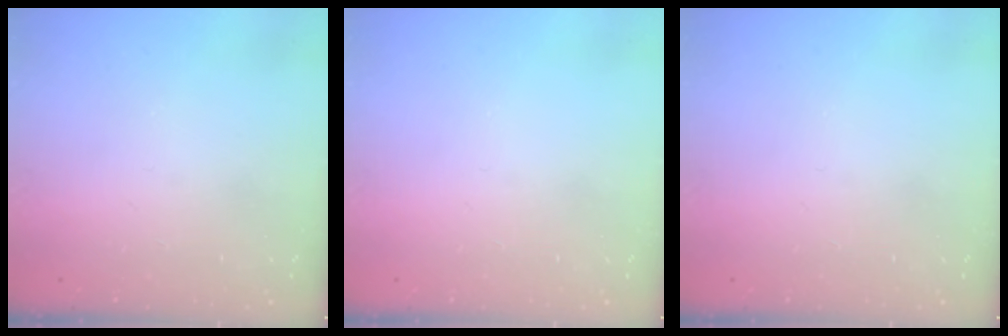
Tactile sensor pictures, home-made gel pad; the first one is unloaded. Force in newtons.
{"total": 0.0}
{"total": 0.0}